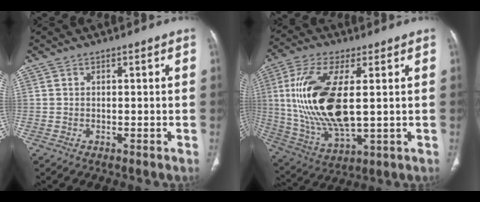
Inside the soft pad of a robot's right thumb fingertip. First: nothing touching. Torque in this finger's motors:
{"motor_torque": [-0.86, 2.36, 1.47, 1.30, 0.29]}